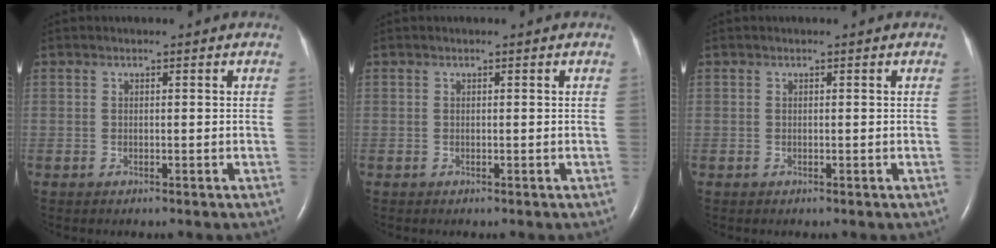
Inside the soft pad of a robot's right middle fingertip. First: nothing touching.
{"total": 0.0}
{"total": 0.0}